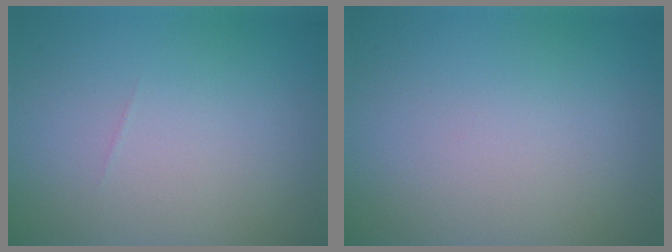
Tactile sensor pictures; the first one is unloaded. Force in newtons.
{"total": 0.0}